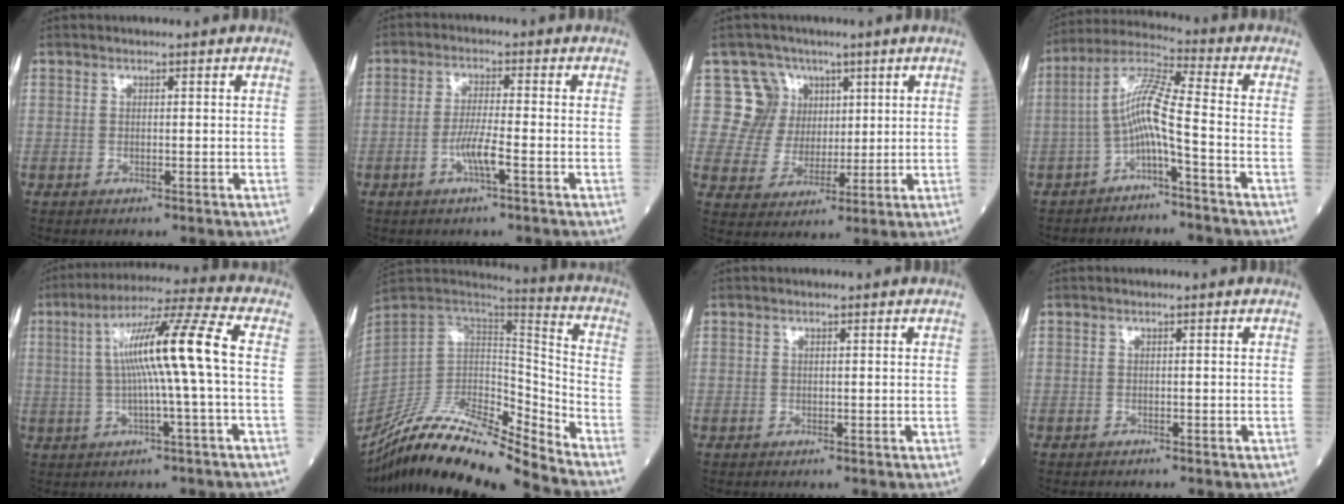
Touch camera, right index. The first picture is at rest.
{"total": 4.3, "force": [-1.7, -0.1, 3.9], "torque": [-0.078, -0.004, -0.036]}
{"total": 7.9, "force": [3.2, 7.2, -0.6], "torque": [0.022, 0.016, 0.059]}
{"total": 8.2, "force": [-2.7, -0.1, 7.7], "torque": [-0.152, 0.025, -0.056]}
{"total": 12.1, "force": [0.6, -1.0, 12.1], "torque": [-0.209, 0.022, 0.008]}
{"total": 20.4, "force": [-18.4, 1.8, 8.5], "torque": [-0.164, 0.016, -0.331]}
{"total": 0.0}
{"total": 1.2, "force": [-1.1, 0.3, 0.4], "torque": [-0.012, -0.002, -0.013]}